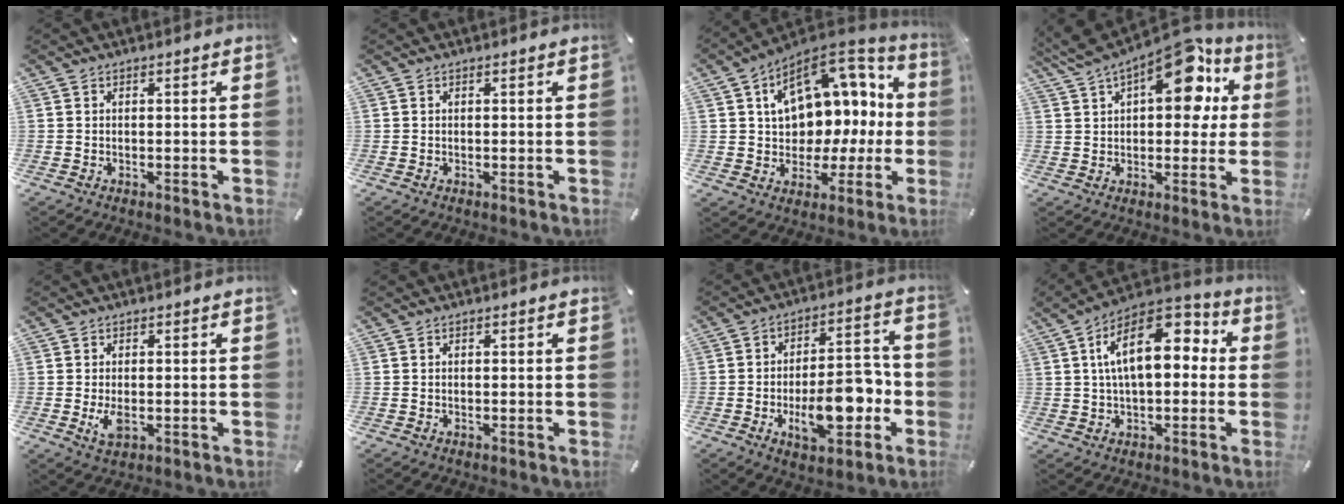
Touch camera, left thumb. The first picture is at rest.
{"total": 0.0}
{"total": 15.5, "force": [5.2, 11.2, 9.2], "torque": [-0.135, -0.036, 0.096]}
{"total": 17.6, "force": [8.5, 9.2, 12.4], "torque": [-0.180, -0.039, 0.143]}
{"total": 3.7, "force": [-0.5, 2.0, 3.0], "torque": [-0.066, -0.010, -0.013]}
{"total": 0.0}
{"total": 14.5, "force": [-4.2, 7.6, 11.6], "torque": [-0.176, 0.005, -0.070]}
{"total": 15.1, "force": [3.8, 8.1, 12.2], "torque": [-0.210, -0.005, 0.065]}